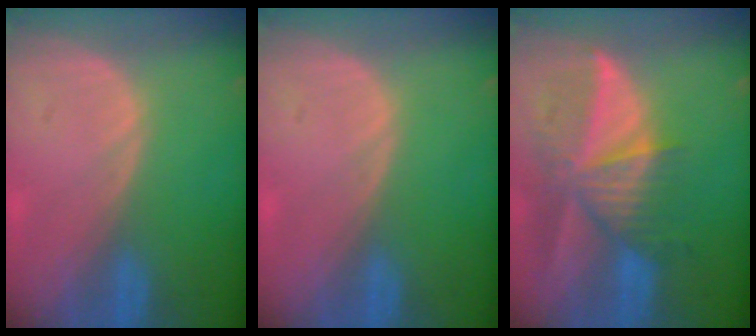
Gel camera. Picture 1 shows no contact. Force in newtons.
{"total": 0.0}
{"total": 9.8, "press": 8.6, "slide": 4.7}